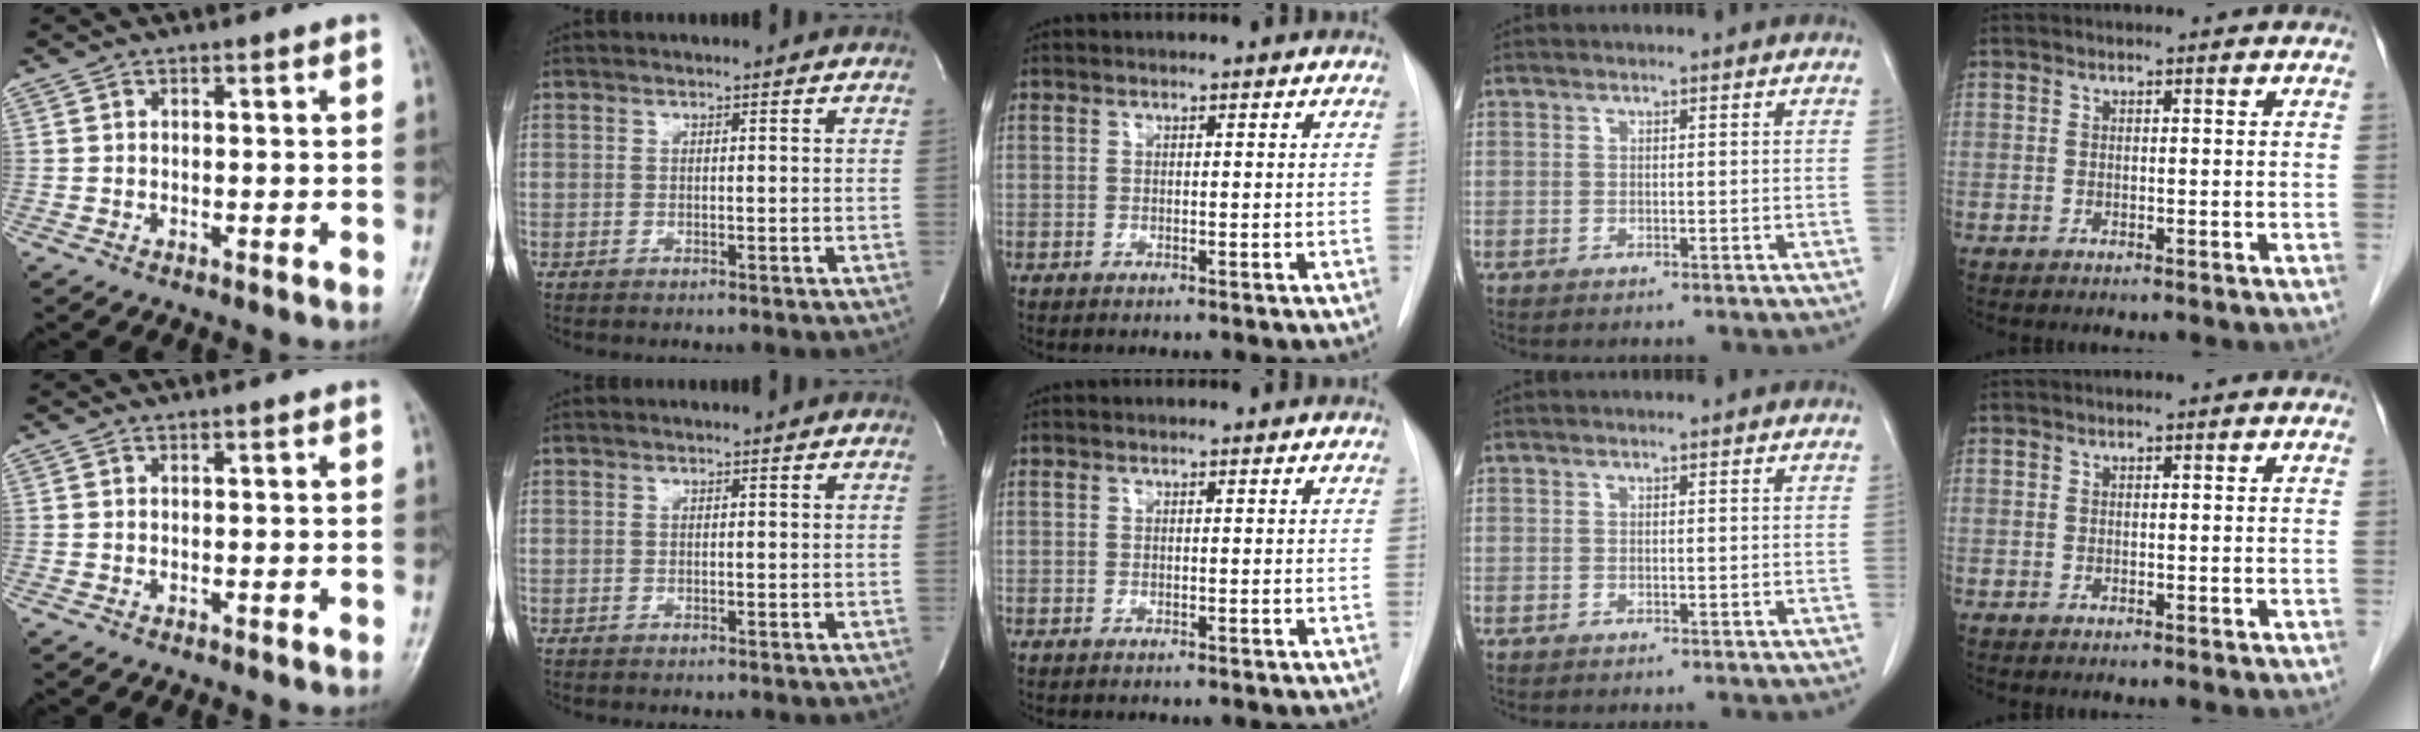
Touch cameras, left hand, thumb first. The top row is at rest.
{}